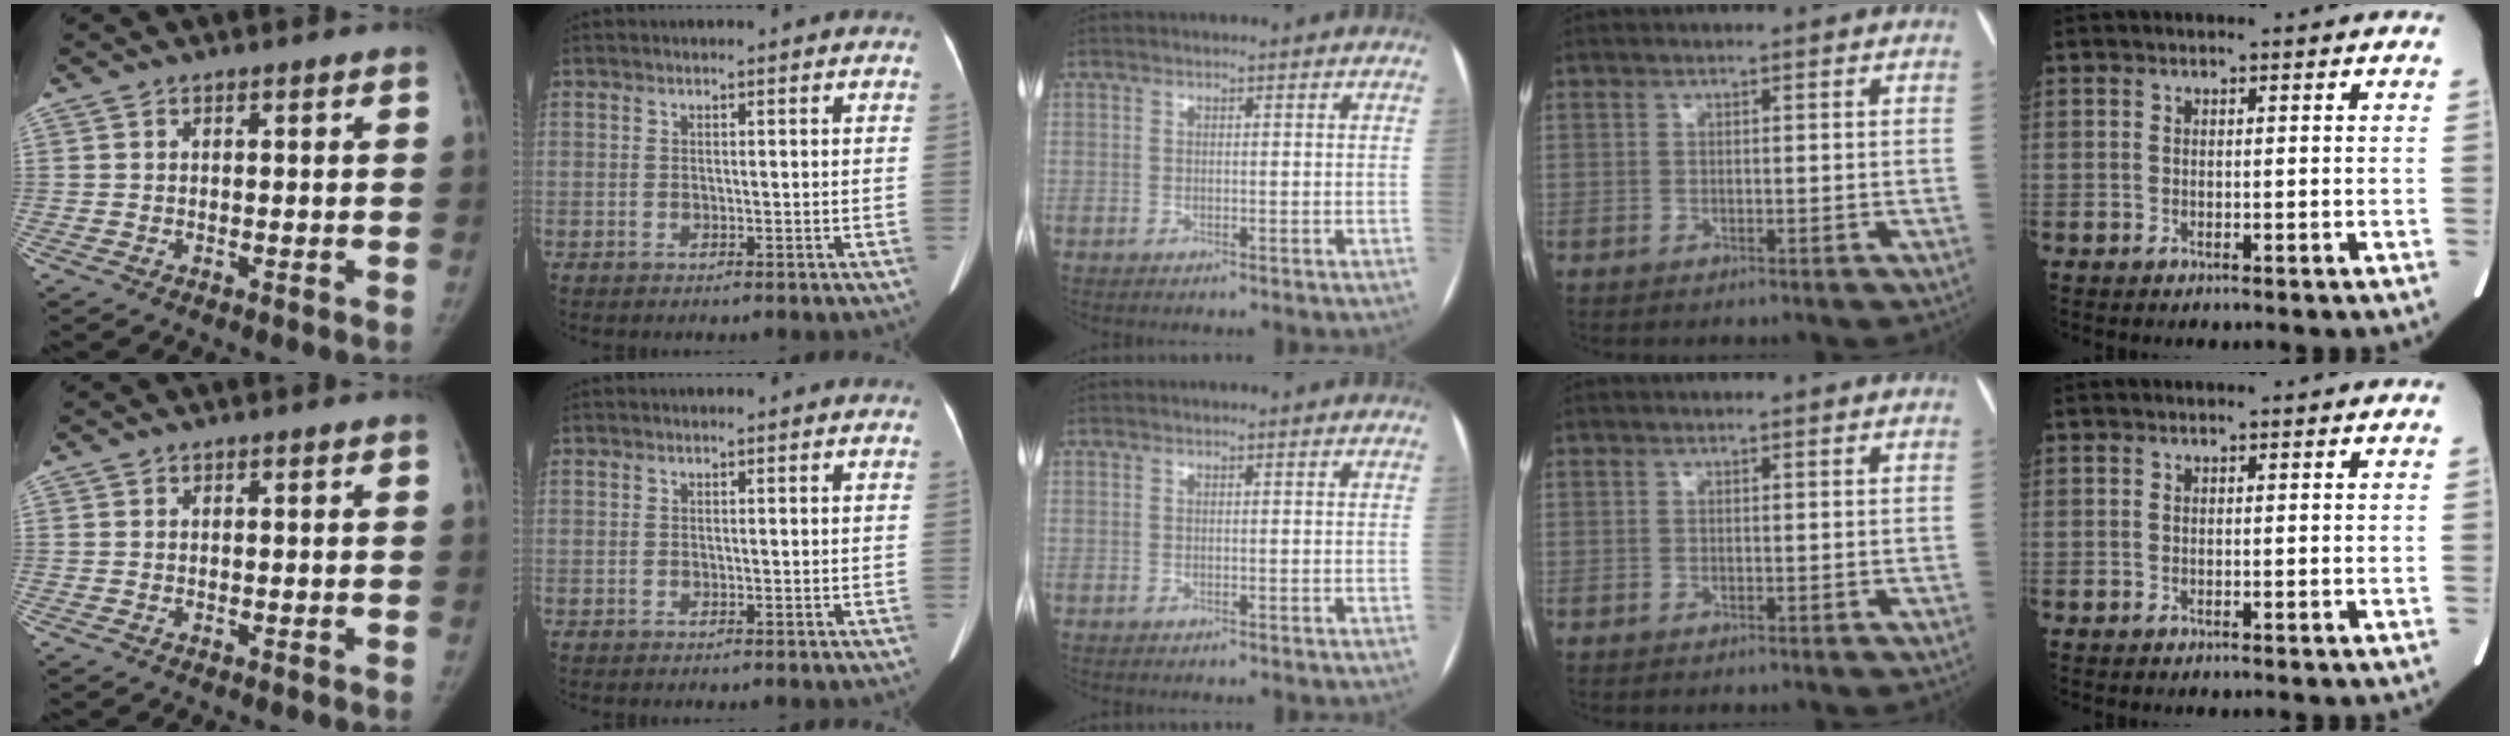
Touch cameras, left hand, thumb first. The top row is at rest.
{}